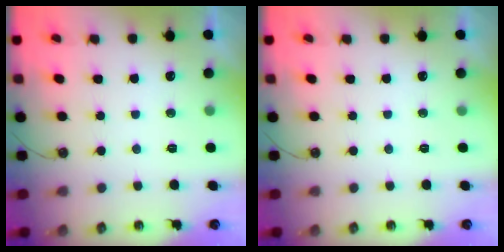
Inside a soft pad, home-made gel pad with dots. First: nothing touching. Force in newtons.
{"total": 0.0}